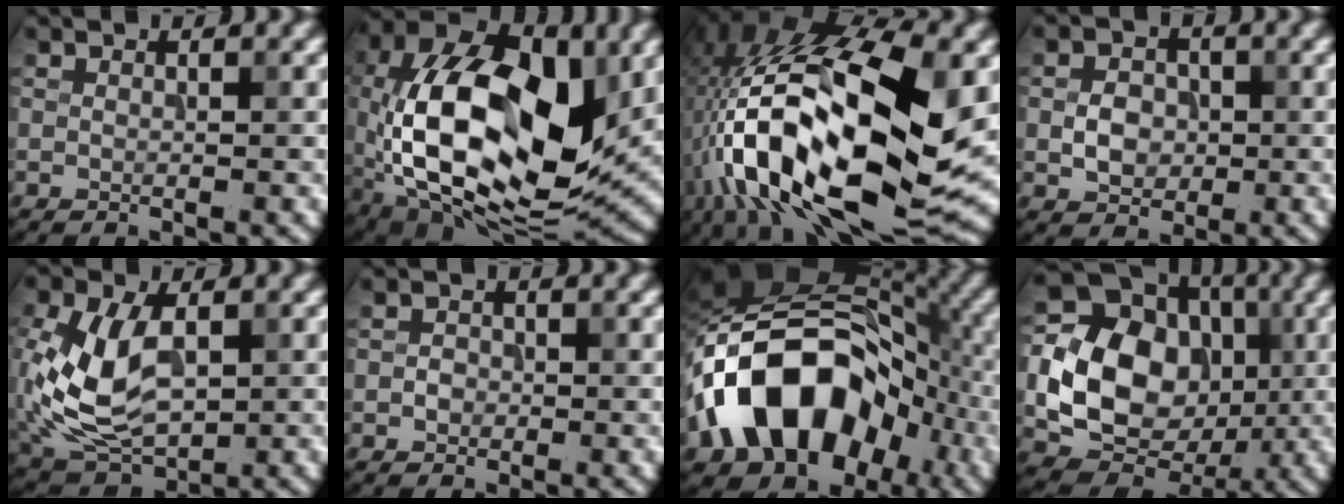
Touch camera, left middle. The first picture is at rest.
{"total": 16.5, "force": [-0.8, 9.4, 13.5], "torque": [-0.240, 0.012, -0.030]}
{"total": 18.2, "force": [-2.1, 8.7, 15.8], "torque": [-0.304, 0.019, -0.037]}
{"total": 2.8, "force": [-0.3, 2.3, 1.5], "torque": [-0.024, 0.004, -0.008]}
{"total": 9.1, "force": [-0.2, 5.7, 7.0], "torque": [-0.164, 0.000, -0.004]}
{"total": 1.0, "force": [-0.3, 0.9, 0.3], "torque": [-0.002, 0.003, -0.006]}
{"total": 15.7, "force": [-5.1, 10.7, 10.3], "torque": [-0.158, 0.015, -0.104]}
{"total": 12.2, "force": [-0.6, 9.7, 7.4], "torque": [-0.132, 0.007, -0.023]}